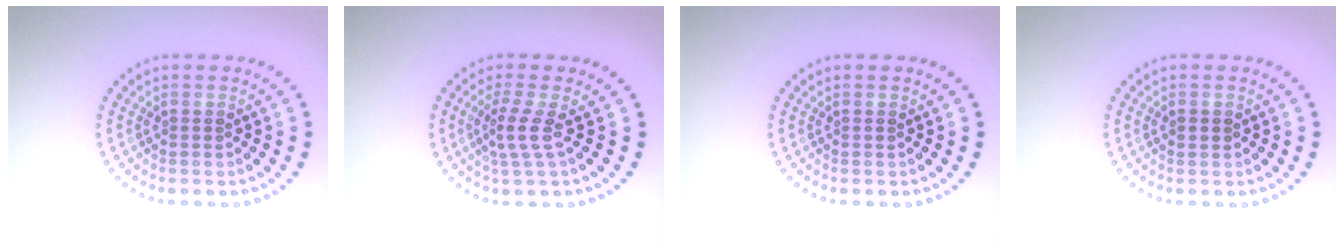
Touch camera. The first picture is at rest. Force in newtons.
{"total": 2.3, "press": 1.5, "slide": 1.8}
{"total": 0.0}
{"total": 0.9, "press": 0.9, "slide": 0.1}